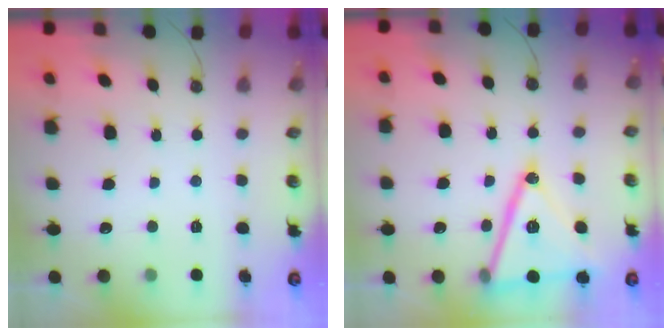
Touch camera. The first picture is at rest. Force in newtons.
{"total": 20.3, "press": 20.1, "slide": 3.4}